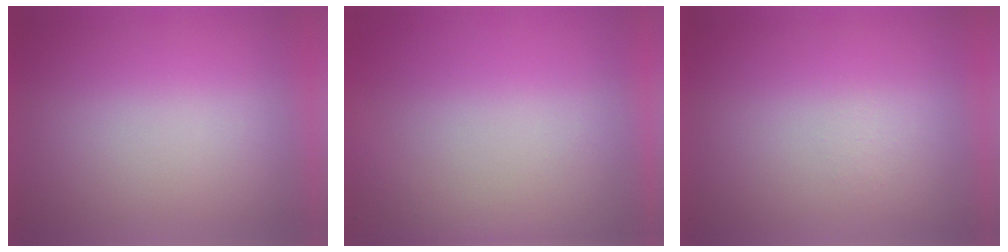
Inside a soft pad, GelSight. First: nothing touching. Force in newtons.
{"total": 4.9}
{"total": 1.3}